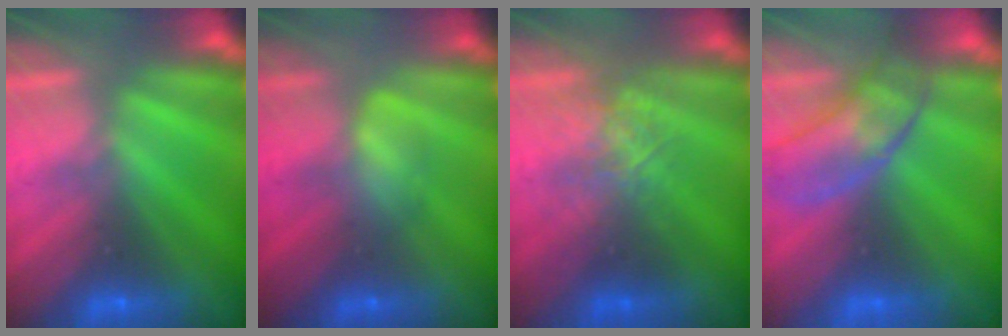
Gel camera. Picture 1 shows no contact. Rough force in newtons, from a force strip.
{"total": 2.8}
{"total": 2.6}
{"total": 2.9}